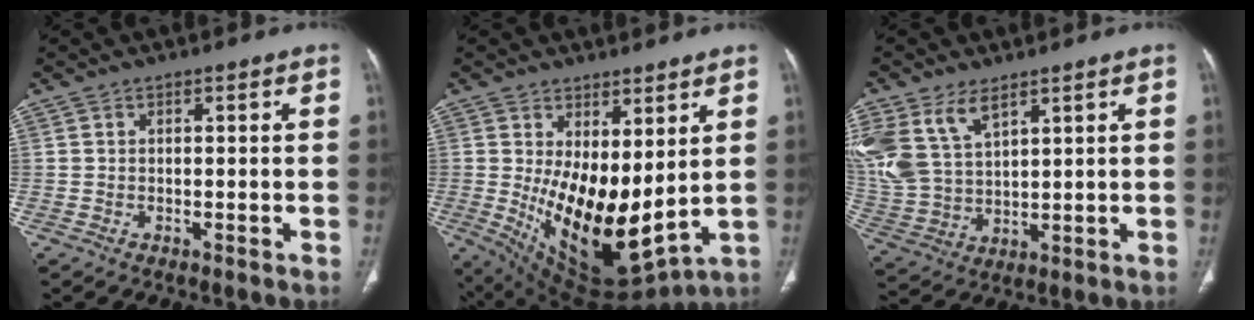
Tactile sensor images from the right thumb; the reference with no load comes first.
{"total": 17.8, "force": [2.0, 8.5, 15.5], "torque": [-0.243, -0.050, 0.063]}
{"total": 13.6, "force": [7.2, 7.8, 8.5], "torque": [-0.186, -0.016, 0.161]}